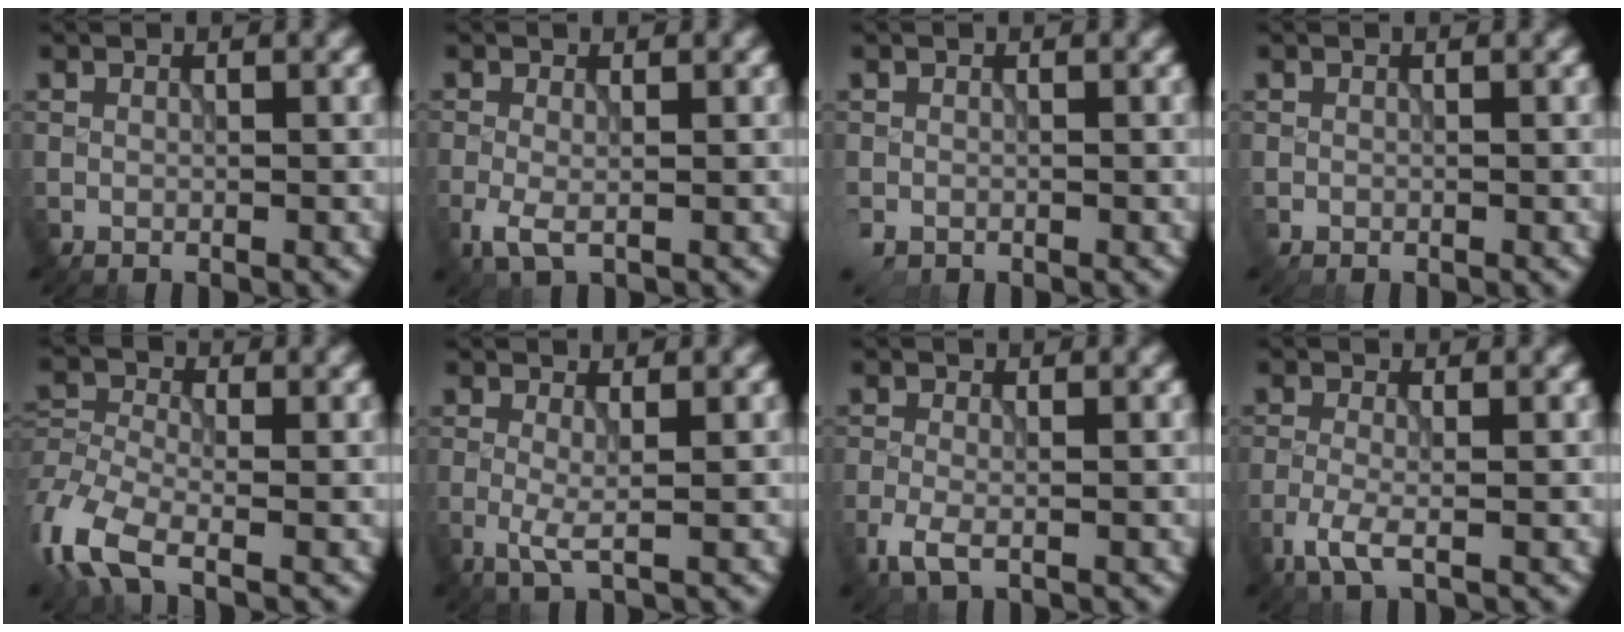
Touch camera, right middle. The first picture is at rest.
{"total": 2.3, "force": [-1.0, 0.9, 1.8], "torque": [-0.047, -0.008, -0.020]}
{"total": 1.7, "force": [-0.8, 1.1, 1.0], "torque": [-0.025, -0.011, -0.014]}
{"total": 0.5, "force": [-0.3, 0.4, 0.2], "torque": [-0.006, -0.002, -0.004]}
{"total": 7.0, "force": [-4.2, 3.1, 4.7], "torque": [-0.110, -0.013, -0.098]}
{"total": 1.9, "force": [-0.3, 0.1, 1.9], "torque": [-0.044, -0.007, -0.009]}
{"total": 2.4, "force": [-1.3, 0.9, 1.8], "torque": [-0.044, -0.007, -0.029]}
{"total": 2.8, "force": [-1.6, 0.8, 2.2], "torque": [-0.052, -0.003, -0.037]}